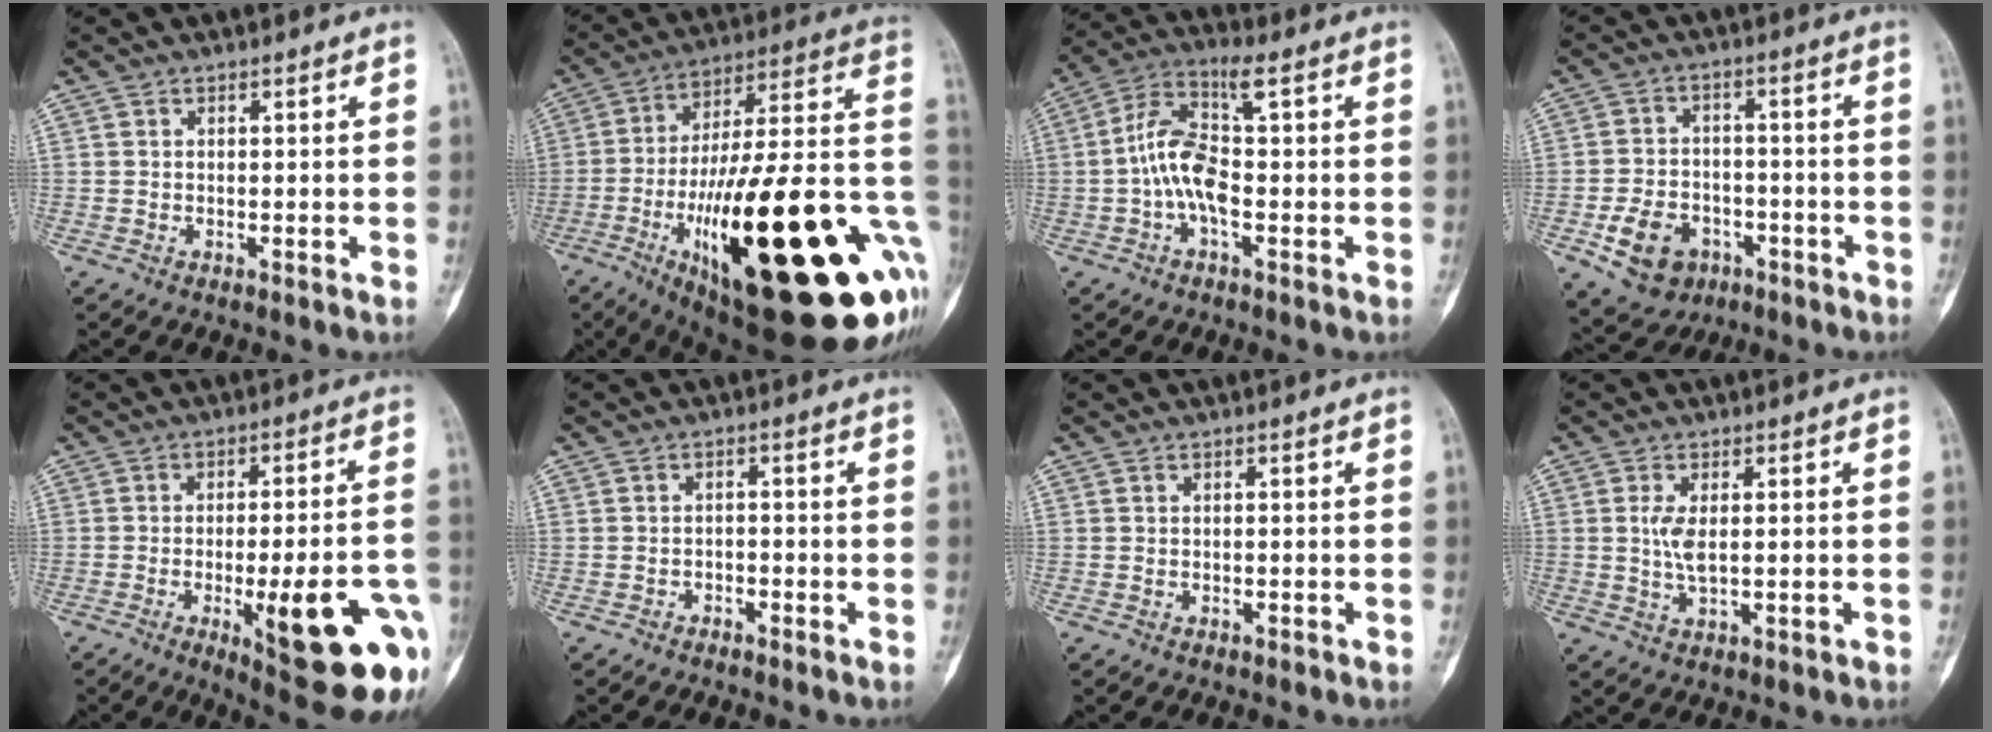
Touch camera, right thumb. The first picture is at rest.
{"total": 42.6, "force": [-11.1, 12.9, 39.0], "torque": [-0.497, 0.030, -0.166]}
{"total": 9.3, "force": [-0.4, 3.5, 8.6], "torque": [-0.192, 0.035, -0.012]}
{"total": 10.3, "force": [-4.4, 7.7, 5.3], "torque": [-0.072, 0.027, -0.062]}
{"total": 20.7, "force": [-7.1, 5.4, 18.7], "torque": [-0.190, 0.014, -0.076]}
{"total": 1.5, "force": [-1.3, 0.7, 0.3], "torque": [-0.005, 0.009, -0.023]}
{"total": 0.0}
{"total": 3.9, "force": [0.5, 1.5, 3.6], "torque": [-0.077, -0.007, 0.013]}